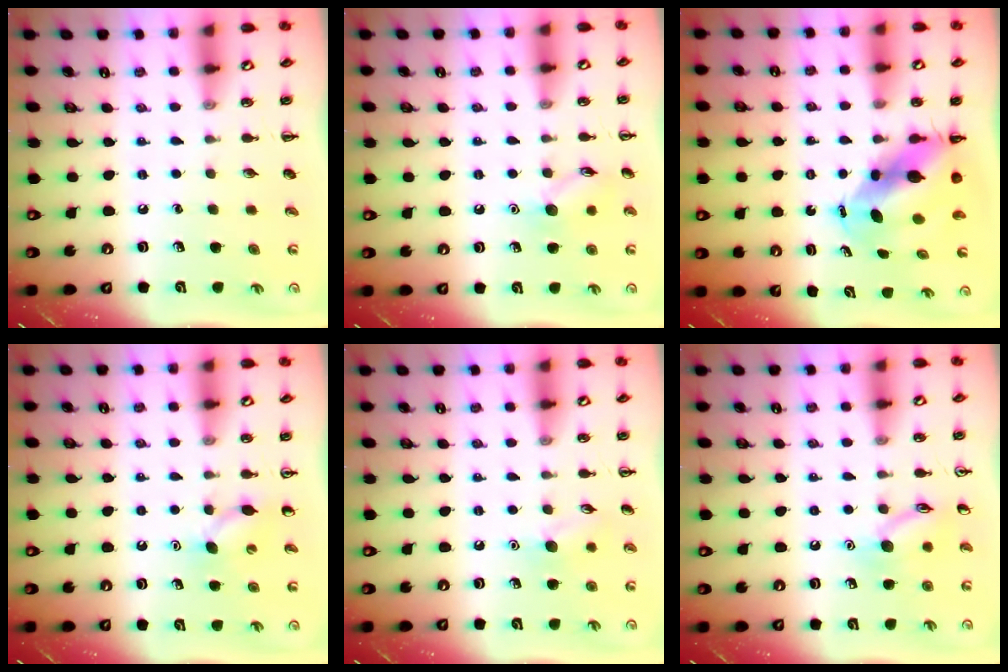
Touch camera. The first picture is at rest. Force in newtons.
{"total": 8.0, "press": 7.9, "slide": 1.1}
{"total": 8.4, "press": 8.1, "slide": 2.3}
{"total": 6.7, "press": 6.4, "slide": 1.7}
{"total": 7.5, "press": 7.3, "slide": 1.6}
{"total": 10.4, "press": 10.4, "slide": 0.4}